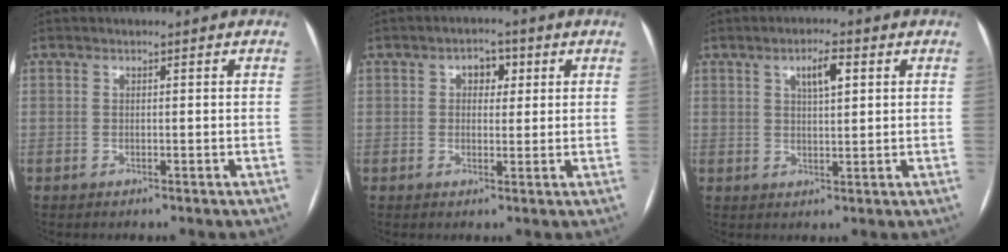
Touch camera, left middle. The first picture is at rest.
{"total": 3.3, "force": [1.2, 2.2, 2.2], "torque": [-0.031, 0.013, 0.016]}
{"total": 4.0, "force": [1.7, 1.0, 3.5], "torque": [-0.060, 0.004, 0.028]}